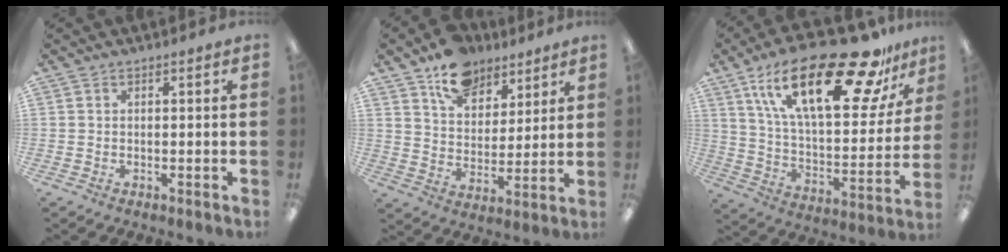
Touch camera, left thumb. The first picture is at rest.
{"total": 12.5, "force": [8.8, 7.6, 4.6], "torque": [-0.069, -0.047, 0.162]}
{"total": 29.6, "force": [18.3, 10.2, 20.9], "torque": [-0.337, -0.099, 0.302]}